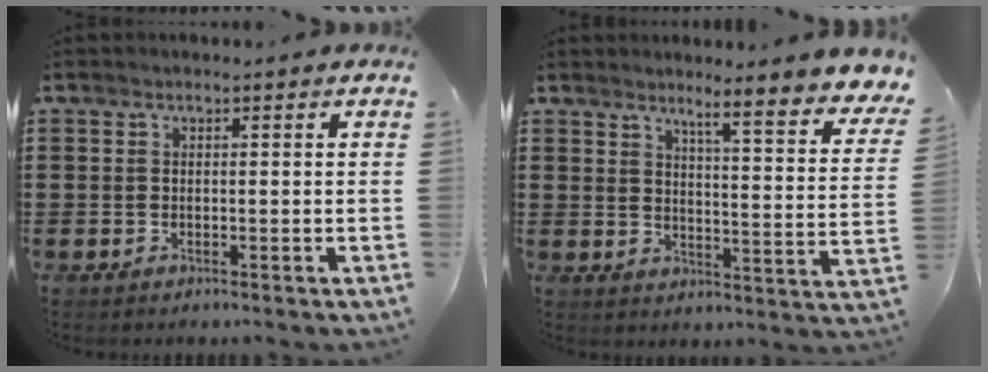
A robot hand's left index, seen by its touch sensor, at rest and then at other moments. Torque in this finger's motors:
{"motor_torque": [2.14, 0.00, 0.44, 0.14]}